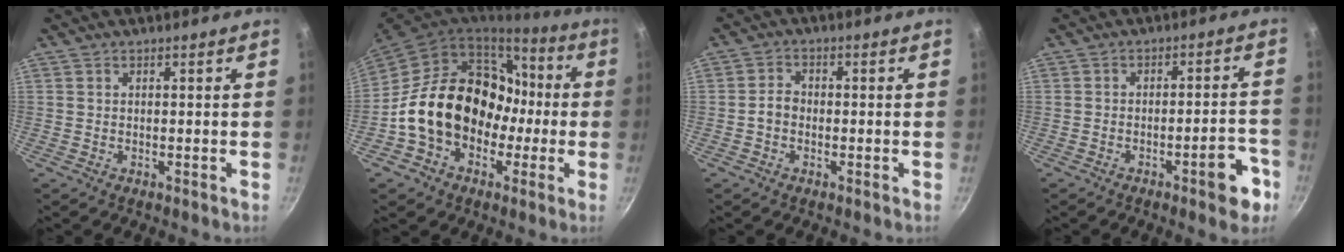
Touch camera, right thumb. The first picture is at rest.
{"total": 20.4, "force": [-2.0, 16.0, 12.5], "torque": [-0.169, 0.066, -0.021]}
{"total": 2.8, "force": [-0.7, 2.2, 1.6], "torque": [-0.020, 0.017, -0.016]}
{"total": 8.1, "force": [-4.1, 2.5, 6.5], "torque": [-0.063, 0.037, -0.049]}